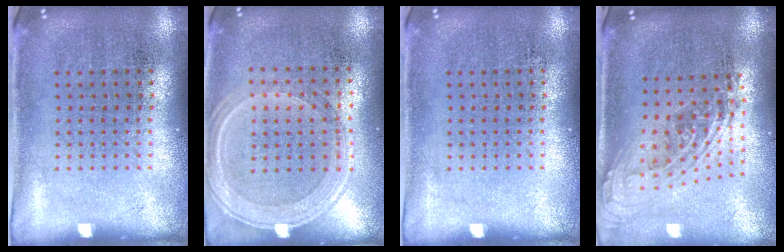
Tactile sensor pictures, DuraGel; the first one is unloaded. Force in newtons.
{"total": 1.2, "press": 1.2, "slide": 0.3}
{"total": 0.0}
{"total": 2.1, "press": 1.6, "slide": 1.4}